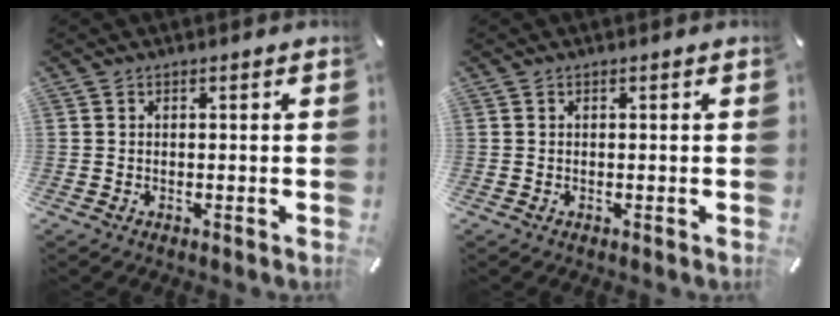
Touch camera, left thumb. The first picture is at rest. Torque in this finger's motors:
{"motor_torque": [-0.08, 0.08, 0.01, -0.07, 0.03]}